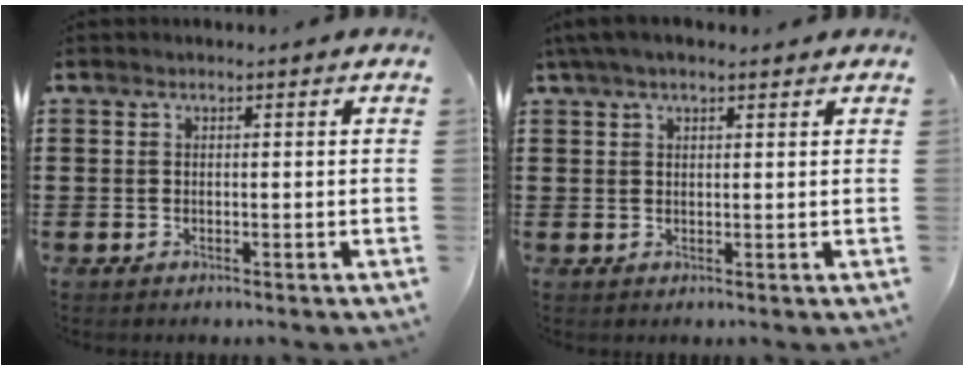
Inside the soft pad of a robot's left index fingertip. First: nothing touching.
{"total": 2.9, "force": [1.9, 0.9, 1.9], "torque": [-0.042, 0.007, 0.036]}